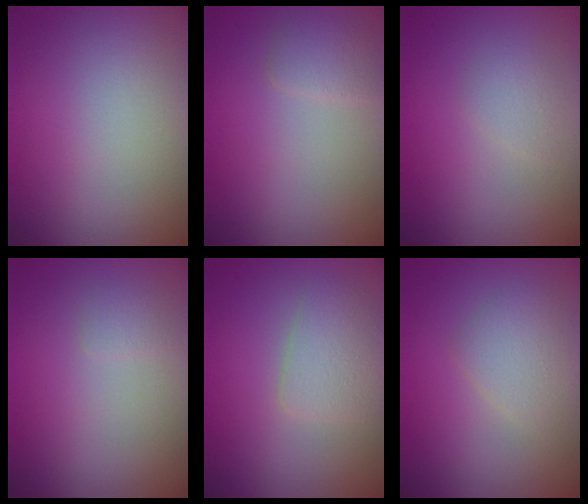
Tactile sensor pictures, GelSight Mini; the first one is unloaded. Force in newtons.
{"total": 1.7, "press": 1.7, "slide": 0.1}
{"total": 1.1, "press": 1.1, "slide": 0.0}
{"total": 0.7, "press": 0.7, "slide": 0.0}
{"total": 2.5, "press": 2.5, "slide": 0.0}
{"total": 2.4, "press": 2.4, "slide": 0.0}